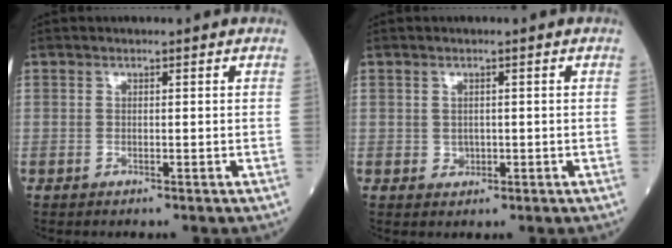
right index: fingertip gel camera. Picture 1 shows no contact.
{"total": 1.1, "force": [0.0, 1.0, 0.4], "torque": [-0.008, 0.002, 0.005]}